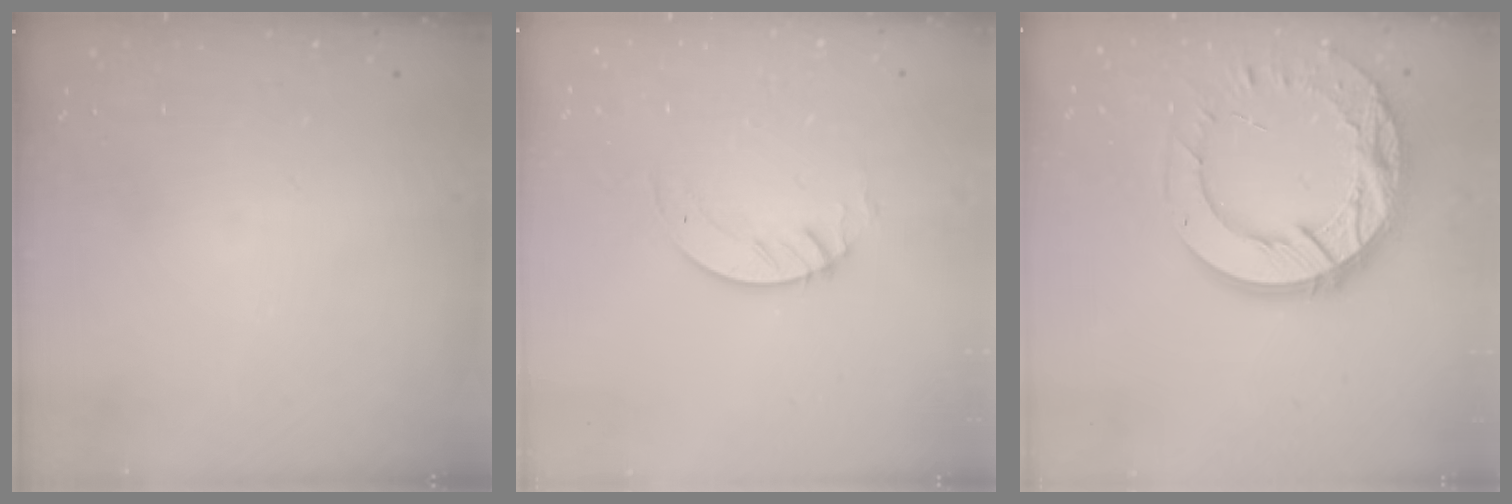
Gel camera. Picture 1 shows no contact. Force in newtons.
{"total": 3.0, "press": 3.0, "slide": 0.2}
{"total": 20.2, "press": 20.2, "slide": 1.8}